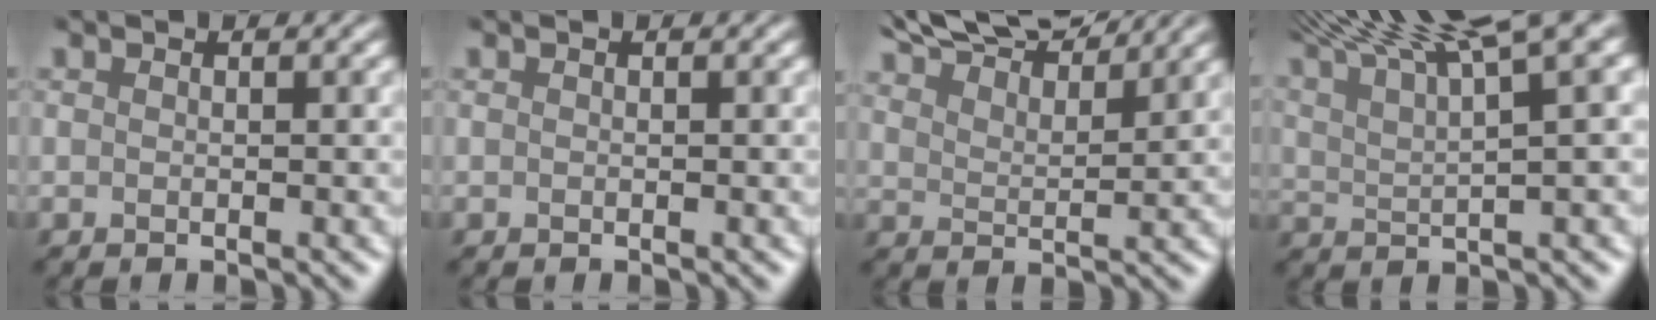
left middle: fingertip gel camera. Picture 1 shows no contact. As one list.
[{"total": 0.0}, {"total": 7.9, "force": [7.6, 0.4, 2.2], "torque": [-0.053, 0.013, 0.116]}, {"total": 9.7, "force": [7.3, 1.2, 6.3], "torque": [-0.109, 0.025, 0.119]}]